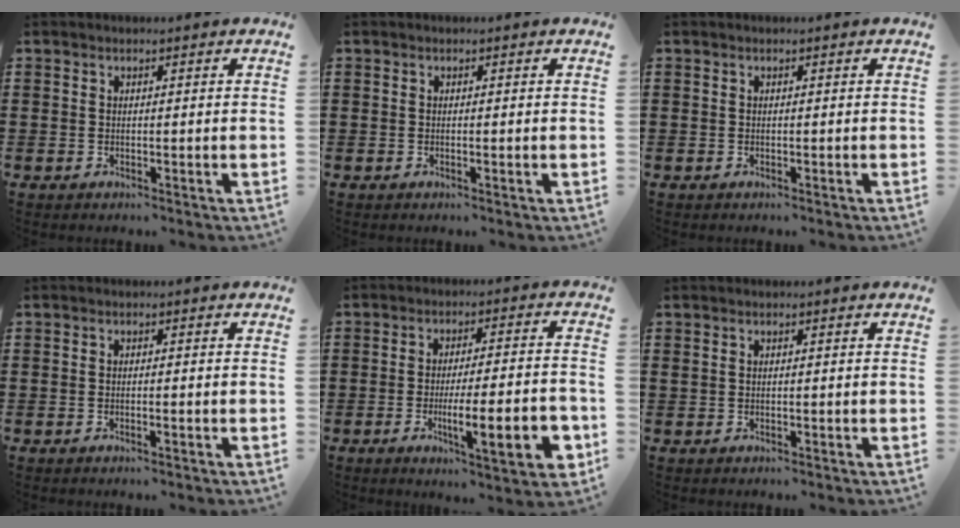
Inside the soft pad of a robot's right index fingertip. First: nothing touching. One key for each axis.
{"total": 0.0}
{"total": 0.0}
{"total": 0.6, "fx": -0.3, "fy": 0.0, "fz": 0.5, "tx": -0.010, "ty": -0.002, "tz": -0.005}
{"total": 11.4, "fx": -3.7, "fy": 2.4, "fz": 10.5, "tx": -0.160, "ty": -0.006, "tz": -0.062}
{"total": 0.0}